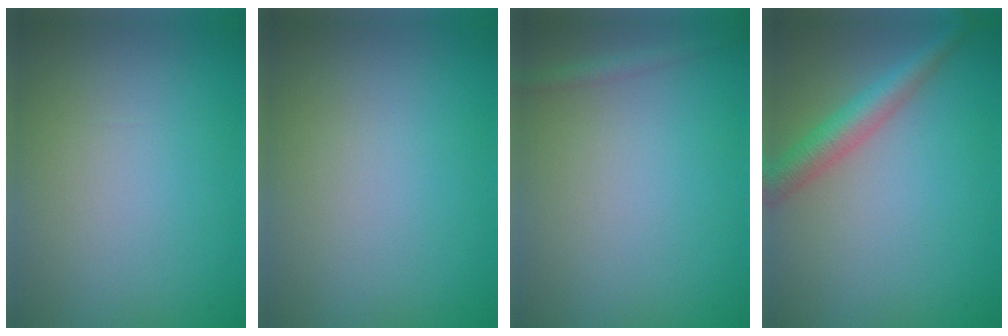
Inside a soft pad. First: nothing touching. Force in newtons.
{"total": 0.0}
{"total": 1.1, "press": 1.1, "slide": 0.1}
{"total": 3.6, "press": 3.6, "slide": 0.1}